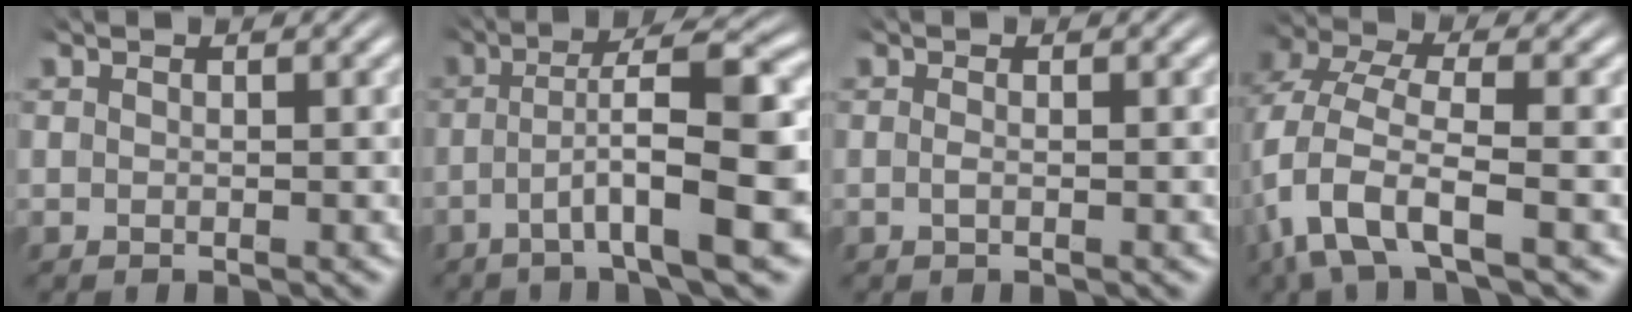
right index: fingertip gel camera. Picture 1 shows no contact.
{"total": 8.6, "force": [-1.4, 2.2, 8.2], "torque": [-0.127, -0.005, -0.017]}
{"total": 0.6, "force": [-0.4, -0.3, 0.4], "torque": [-0.012, -0.008, -0.003]}
{"total": 5.8, "force": [-1.1, 3.5, 4.5], "torque": [-0.134, -0.028, -0.008]}